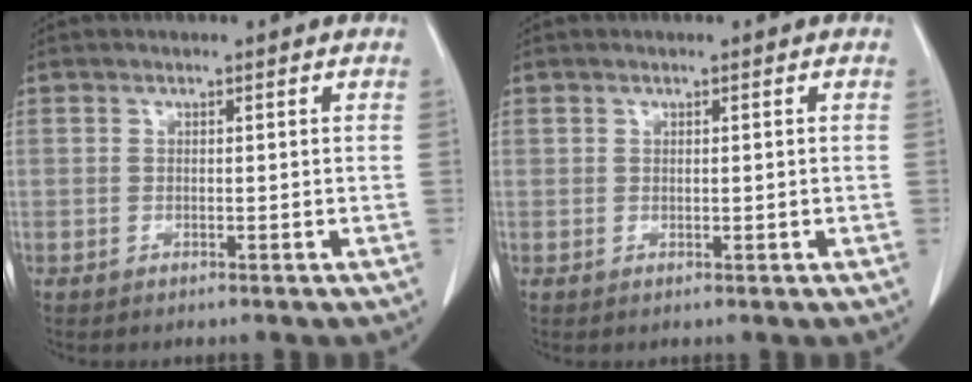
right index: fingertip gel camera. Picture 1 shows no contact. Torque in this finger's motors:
{"motor_torque": [-0.17, 0.08, -0.07, -0.01]}